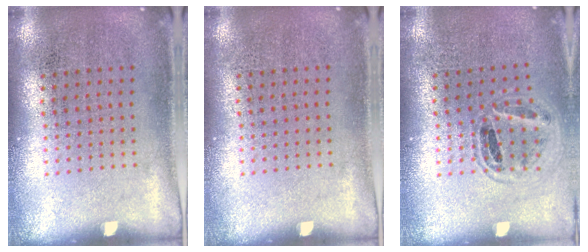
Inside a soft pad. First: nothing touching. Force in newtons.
{"total": 0.0}
{"total": 0.8, "press": 0.8, "slide": 0.1}